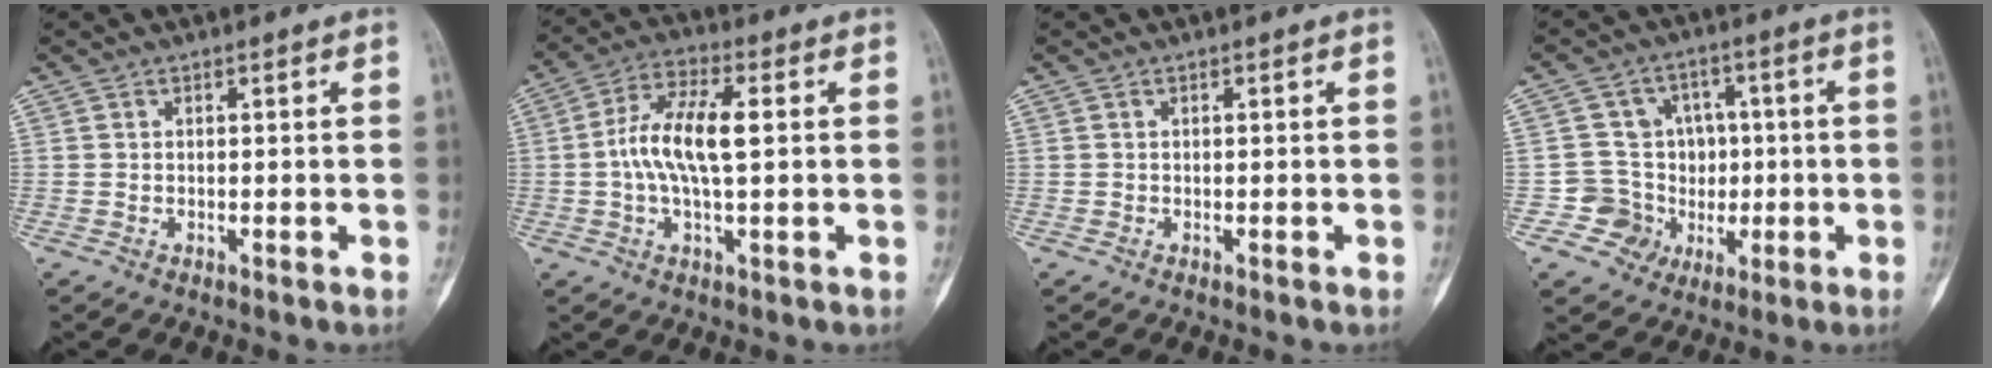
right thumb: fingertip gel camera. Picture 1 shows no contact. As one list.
[{"total": 11.0, "force": [0.6, 4.1, 10.2], "torque": [-0.208, 0.018, 0.005]}, {"total": 0.0}, {"total": 9.5, "force": [-1.1, 9.4, 1.0], "torque": [0.046, 0.036, -0.011]}]